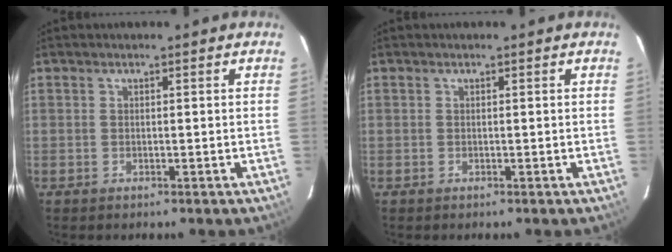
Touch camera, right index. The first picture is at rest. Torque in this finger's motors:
{"motor_torque": [0.12, 0.06, 0.03, 0.01]}